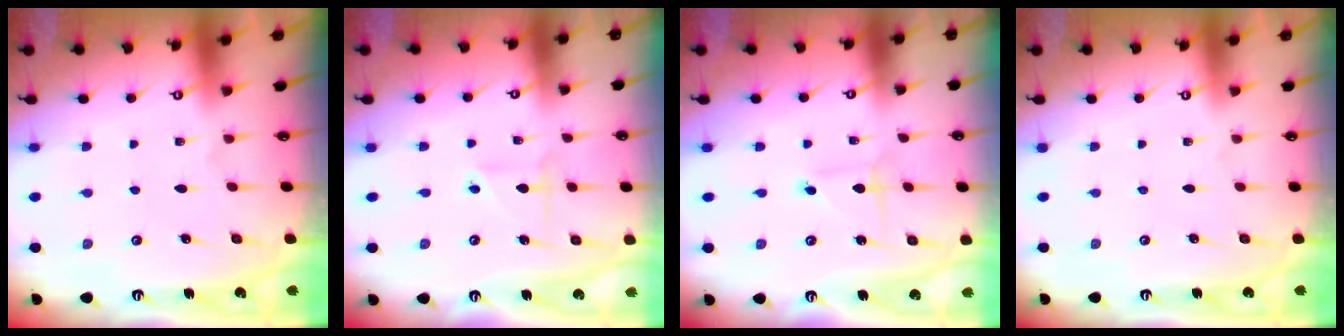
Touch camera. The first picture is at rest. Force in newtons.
{"total": 3.4, "press": 3.3, "slide": 0.6}
{"total": 0.9, "press": 0.9, "slide": 0.0}
{"total": 0.0}